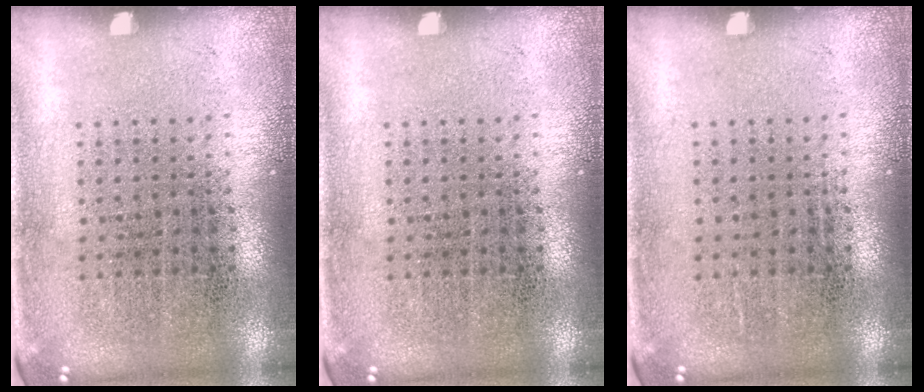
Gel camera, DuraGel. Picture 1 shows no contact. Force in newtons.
{"total": 0.0}
{"total": 0.0}